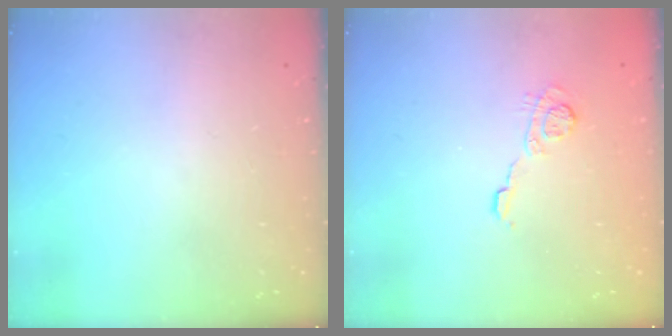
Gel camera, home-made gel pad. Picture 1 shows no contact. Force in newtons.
{"total": 7.6, "press": 7.5, "slide": 0.9}